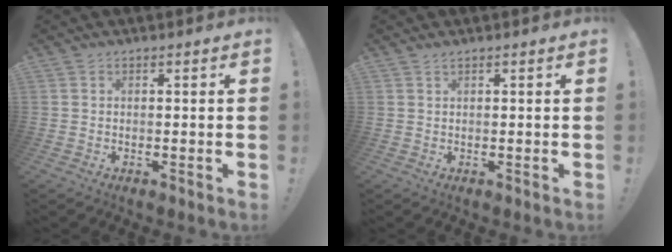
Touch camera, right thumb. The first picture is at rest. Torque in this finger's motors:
{"motor_torque": [-0.14, -0.33, -0.42, 0.10, 0.07]}